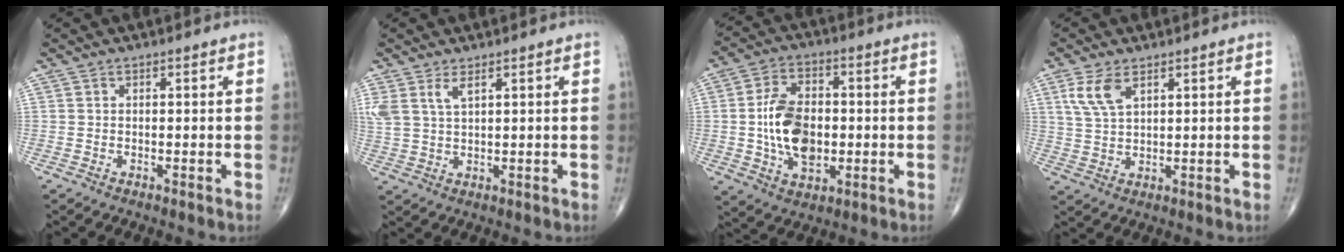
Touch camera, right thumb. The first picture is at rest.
{"total": 4.8, "force": [2.6, 1.9, 3.6], "torque": [-0.084, -0.003, 0.061]}
{"total": 12.8, "force": [-0.7, 8.1, 9.9], "torque": [-0.159, 0.008, -0.010]}
{"total": 5.8, "force": [2.9, 2.7, 4.2], "torque": [-0.089, -0.004, 0.066]}